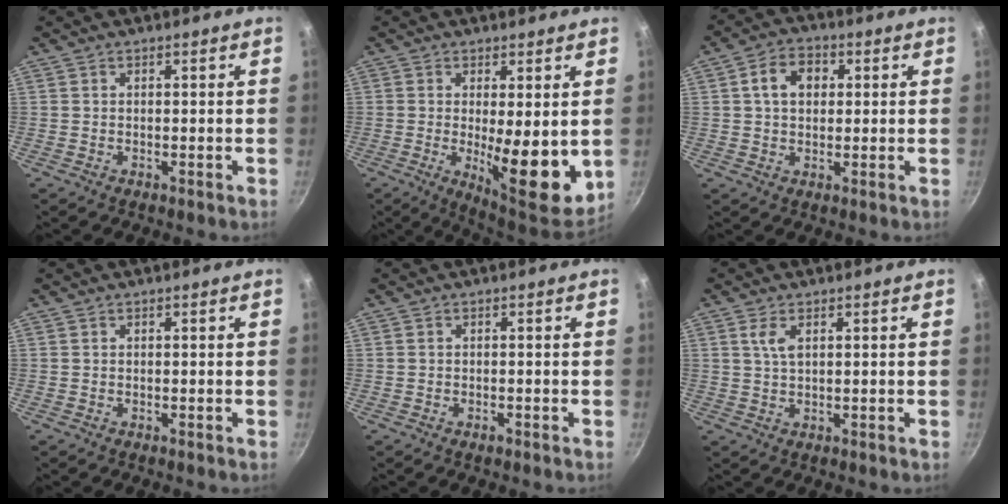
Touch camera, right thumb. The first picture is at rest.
{"total": 13.1, "force": [-0.6, 4.0, 12.5], "torque": [-0.153, -0.025, 0.003]}
{"total": 7.1, "force": [1.5, 5.3, 4.6], "torque": [-0.055, 0.010, 0.017]}
{"total": 0.0}
{"total": 1.0, "force": [-0.6, 0.6, 0.6], "torque": [-0.009, 0.005, -0.009]}
{"total": 2.9, "force": [1.1, 1.2, 2.4], "torque": [-0.047, -0.003, 0.024]}